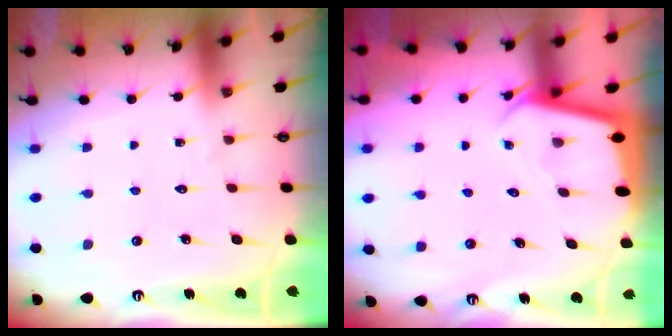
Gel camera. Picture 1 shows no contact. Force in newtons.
{"total": 2.4, "press": 2.4, "slide": 0.1}